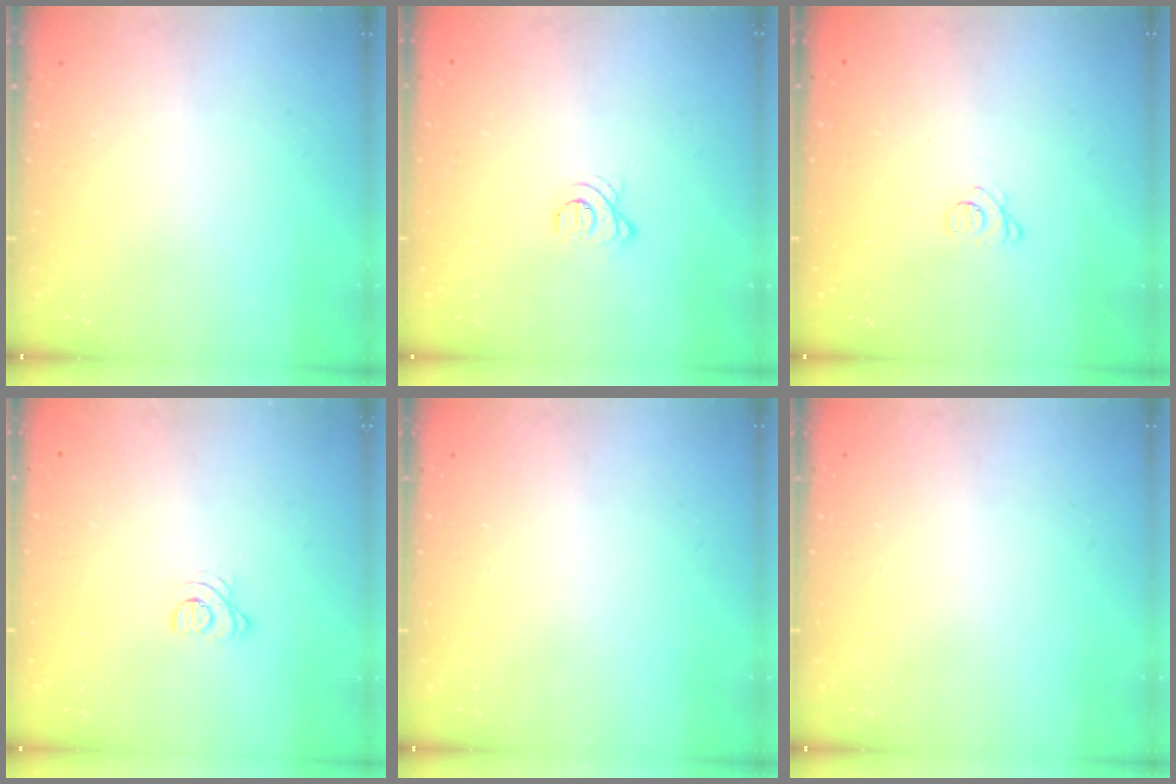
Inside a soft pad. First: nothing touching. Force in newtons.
{"total": 3.2, "press": 3.1, "slide": 0.4}
{"total": 2.7, "press": 2.7, "slide": 0.3}
{"total": 2.3, "press": 2.3, "slide": 0.3}
{"total": 0.0}
{"total": 0.0}